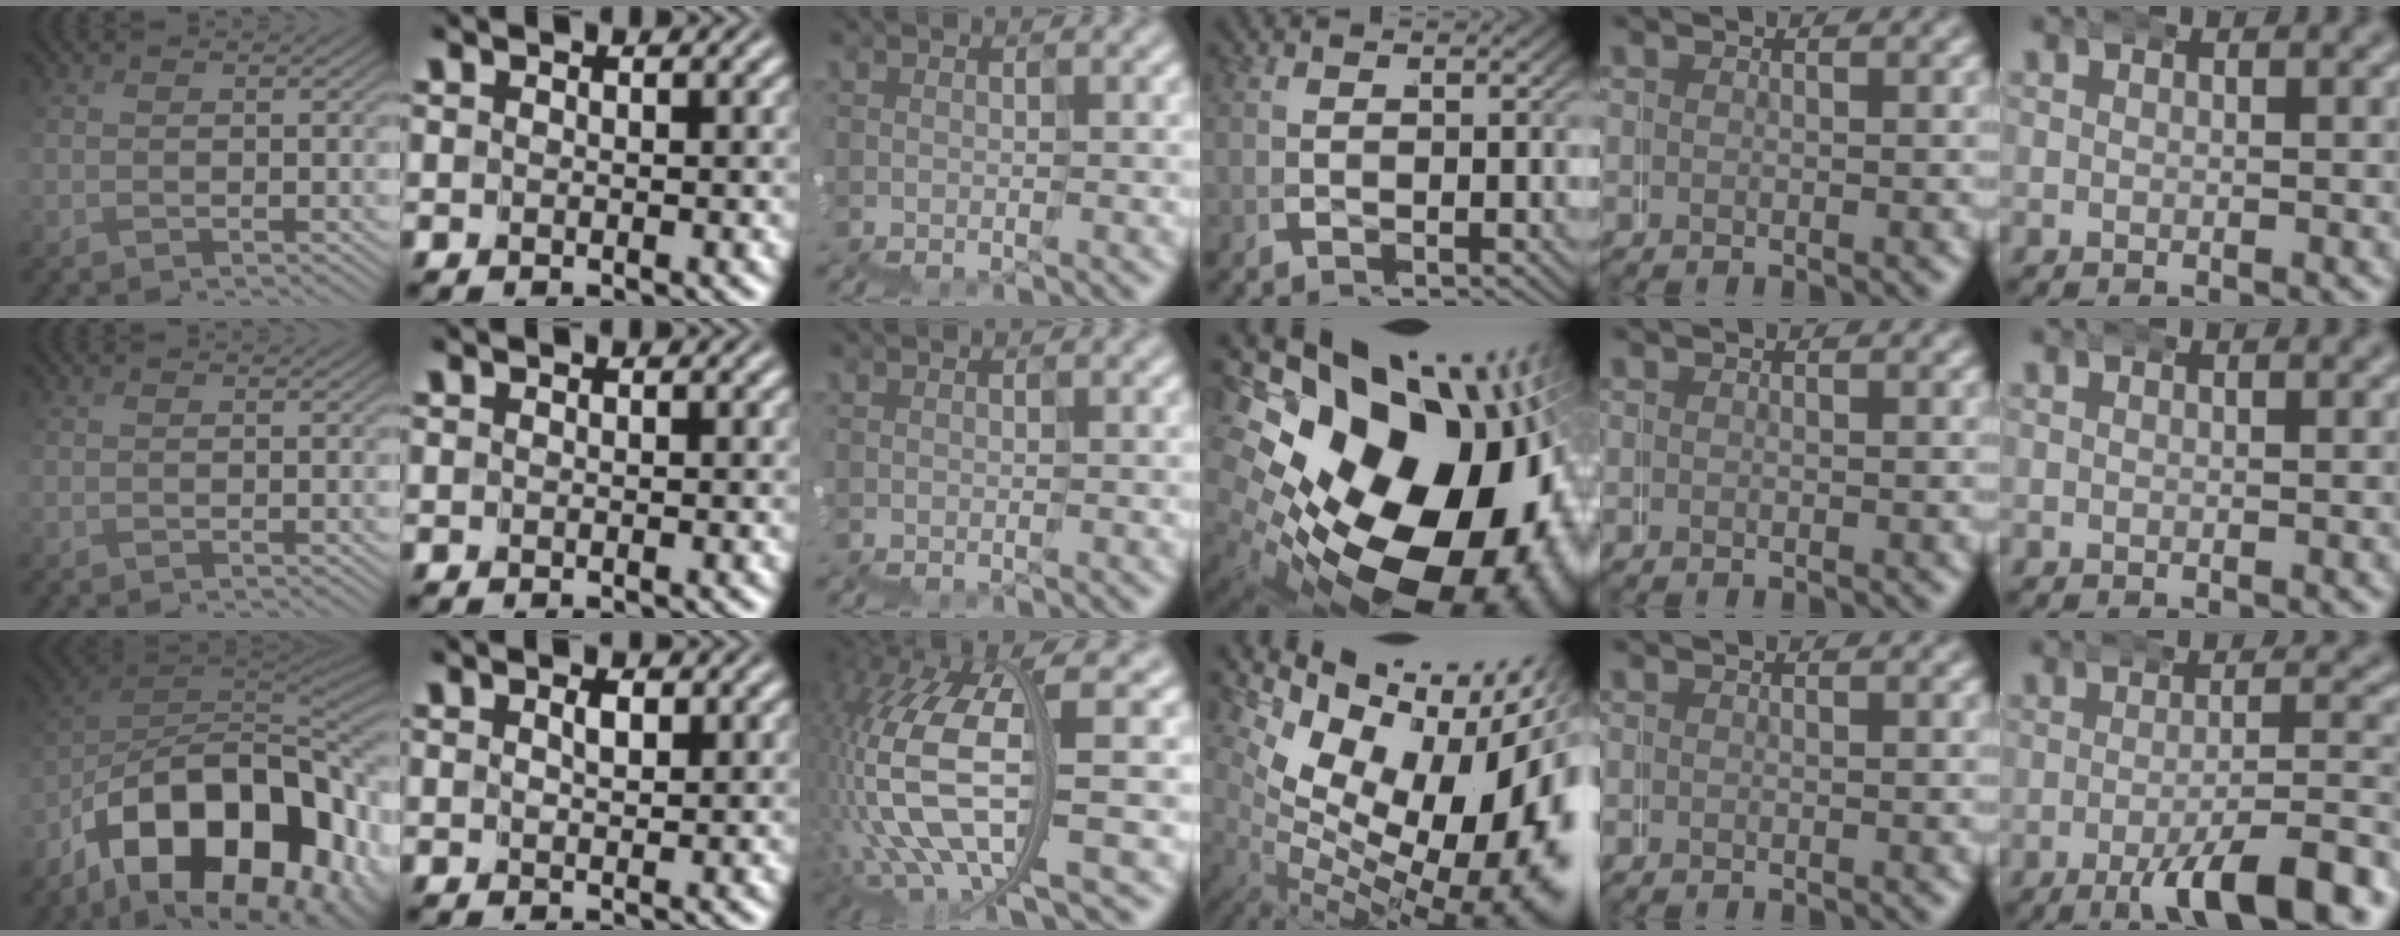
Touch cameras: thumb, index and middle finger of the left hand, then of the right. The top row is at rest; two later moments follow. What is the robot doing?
{"motion": "wrap", "object": "duck tape"}